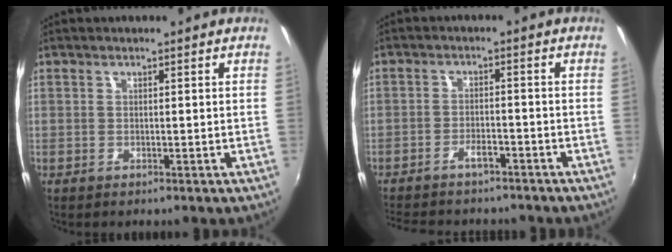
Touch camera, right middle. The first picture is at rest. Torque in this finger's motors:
{"motor_torque": [1.08, -1.06, 0.10, 0.10]}